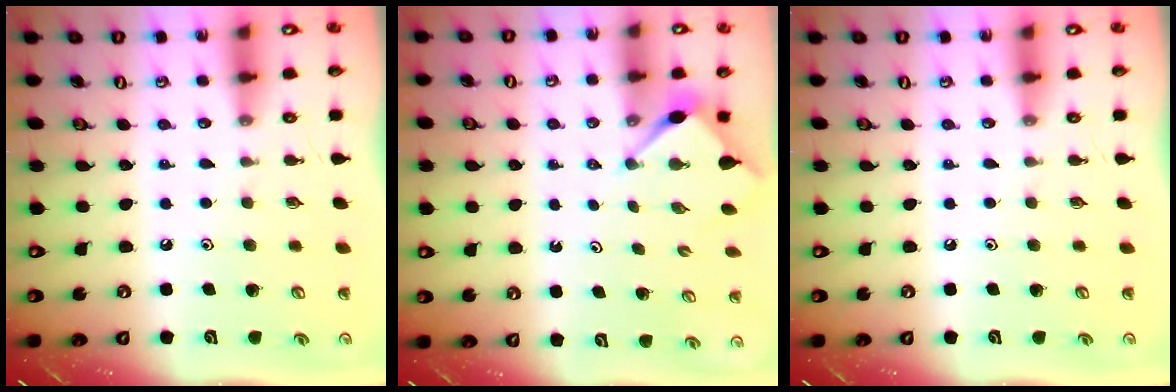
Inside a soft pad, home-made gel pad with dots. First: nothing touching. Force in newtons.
{"total": 2.9, "press": 2.9, "slide": 0.1}
{"total": 0.0}